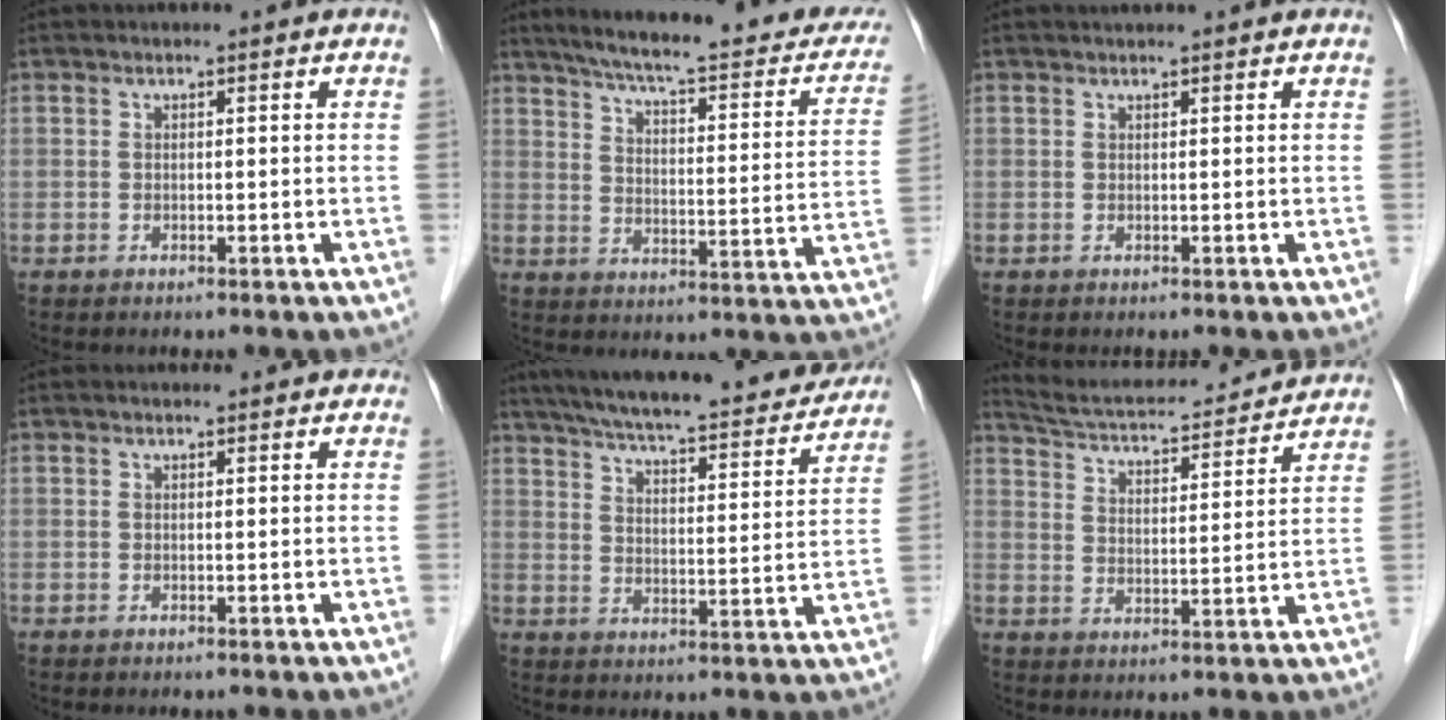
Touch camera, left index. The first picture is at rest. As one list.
[{"total": 24.7, "force": [20.7, 4.0, 12.8], "torque": [-0.174, -0.022, 0.253]}, {"total": 2.2, "force": [2.1, 0.0, 0.8], "torque": [-0.010, 0.021, 0.028]}, {"total": 2.6, "force": [2.4, 0.8, 0.8], "torque": [-0.013, 0.018, 0.021]}, {"total": 25.6, "force": [22.7, 3.7, 11.2], "torque": [-0.181, -0.017, 0.296]}, {"total": 18.2, "force": [17.2, 2.5, 5.4], "torque": [-0.086, 0.012, 0.242]}]